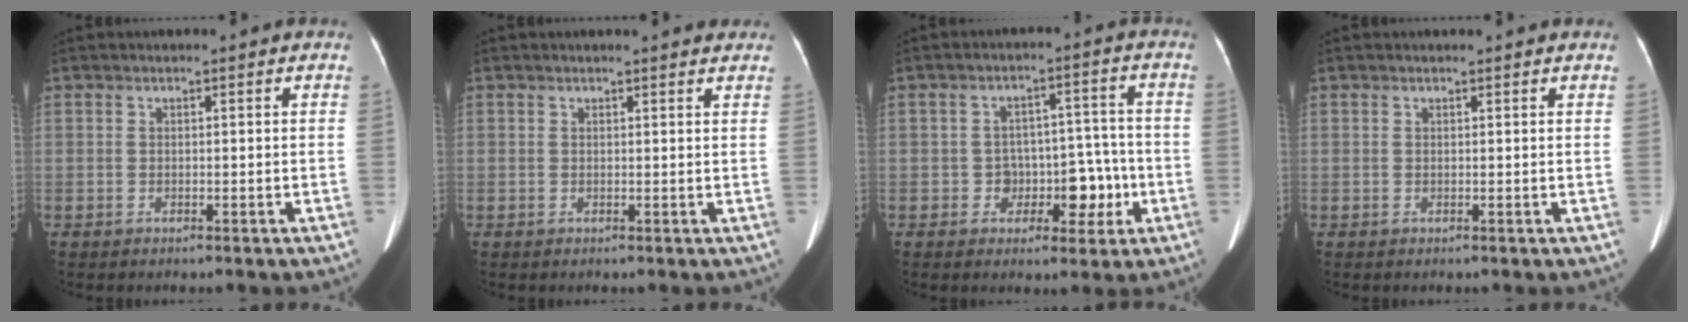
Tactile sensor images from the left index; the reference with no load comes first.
{"total": 4.7, "force": [4.4, 1.0, 1.4], "torque": [-0.013, 0.010, 0.038]}
{"total": 7.0, "force": [-2.4, 4.8, 4.5], "torque": [-0.046, 0.031, -0.026]}
{"total": 1.5, "force": [1.4, 0.0, 0.4], "torque": [-0.009, 0.010, 0.016]}